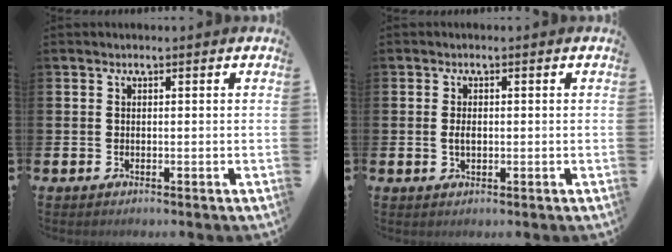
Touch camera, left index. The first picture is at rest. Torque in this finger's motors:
{"motor_torque": [0.49, -0.12, 0.05, 0.06]}